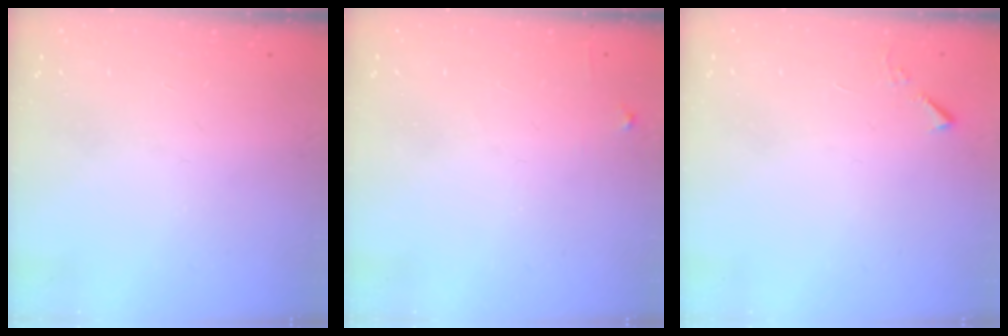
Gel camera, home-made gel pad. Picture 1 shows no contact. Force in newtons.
{"total": 4.8, "press": 4.8, "slide": 0.7}
{"total": 4.0, "press": 3.9, "slide": 0.5}